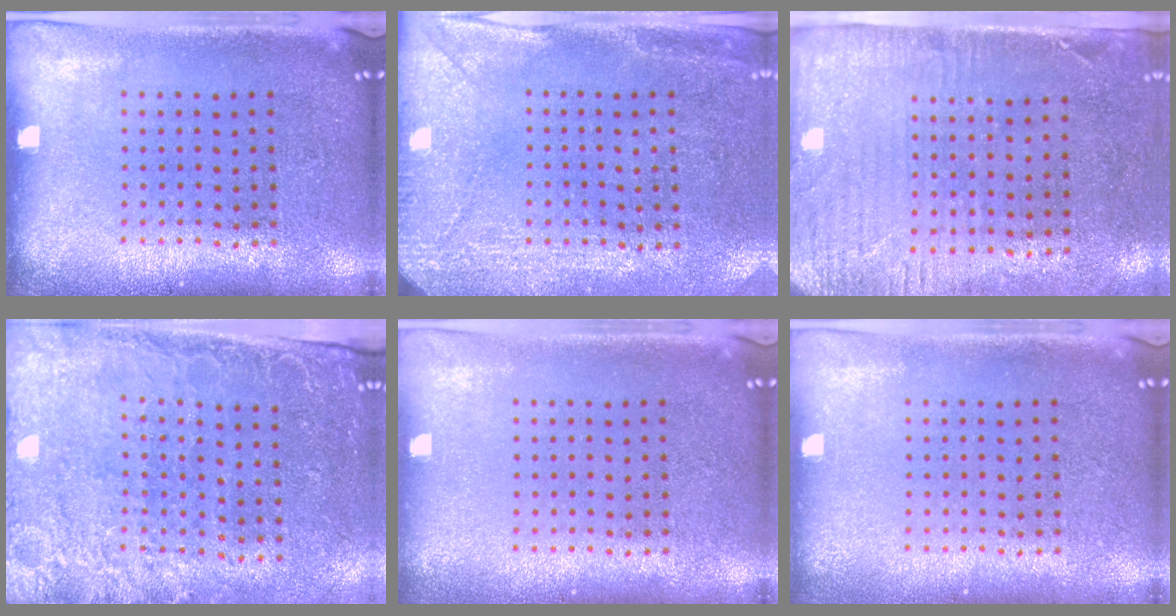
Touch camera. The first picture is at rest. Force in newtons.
{"total": 2.9, "press": 2.6, "slide": 1.3}
{"total": 2.9, "press": 2.4, "slide": 1.7}
{"total": 2.6, "press": 2.4, "slide": 1.1}
{"total": 0.0}
{"total": 0.0}